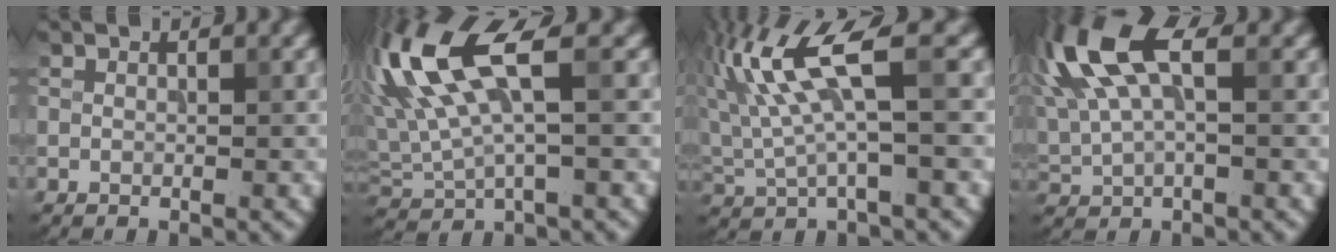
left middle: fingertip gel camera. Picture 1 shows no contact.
{"total": 9.1, "force": [2.5, 3.0, 8.1], "torque": [-0.183, 0.014, 0.045]}
{"total": 7.3, "force": [2.3, 1.9, 6.7], "torque": [-0.149, 0.010, 0.044]}
{"total": 8.7, "force": [3.5, 3.7, 7.1], "torque": [-0.174, 0.014, 0.064]}